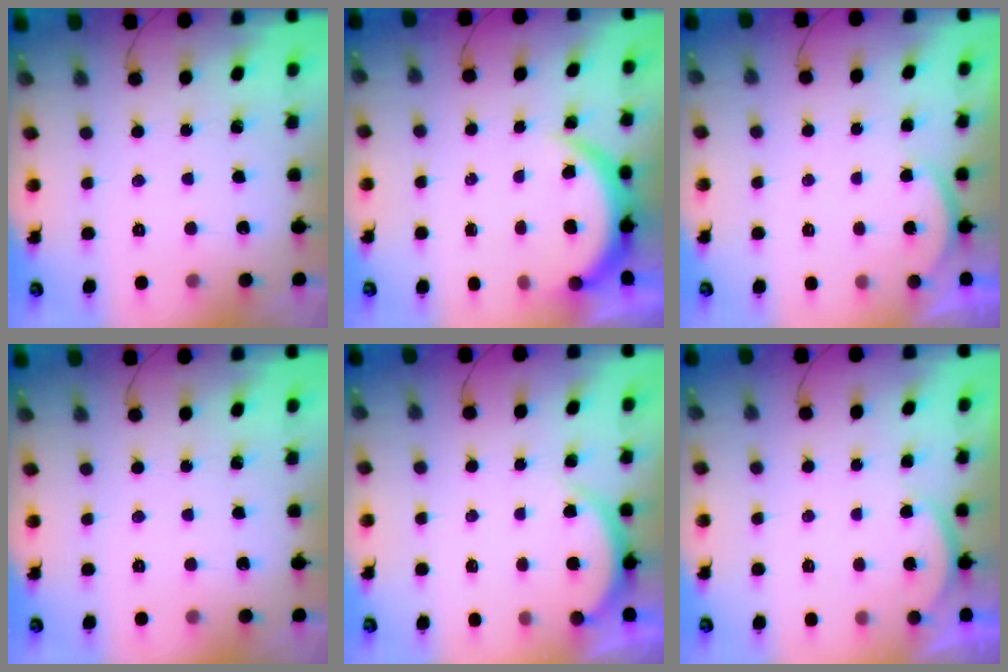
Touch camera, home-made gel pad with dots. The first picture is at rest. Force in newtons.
{"total": 3.9, "press": 3.9, "slide": 0.2}
{"total": 2.8, "press": 2.7, "slide": 0.6}
{"total": 0.0}
{"total": 2.1, "press": 2.0, "slide": 0.5}
{"total": 2.8, "press": 2.7, "slide": 0.6}